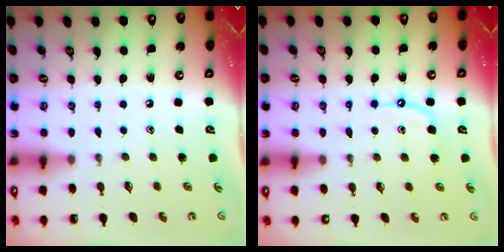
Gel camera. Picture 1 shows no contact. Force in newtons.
{"total": 7.5, "press": 7.5, "slide": 0.7}